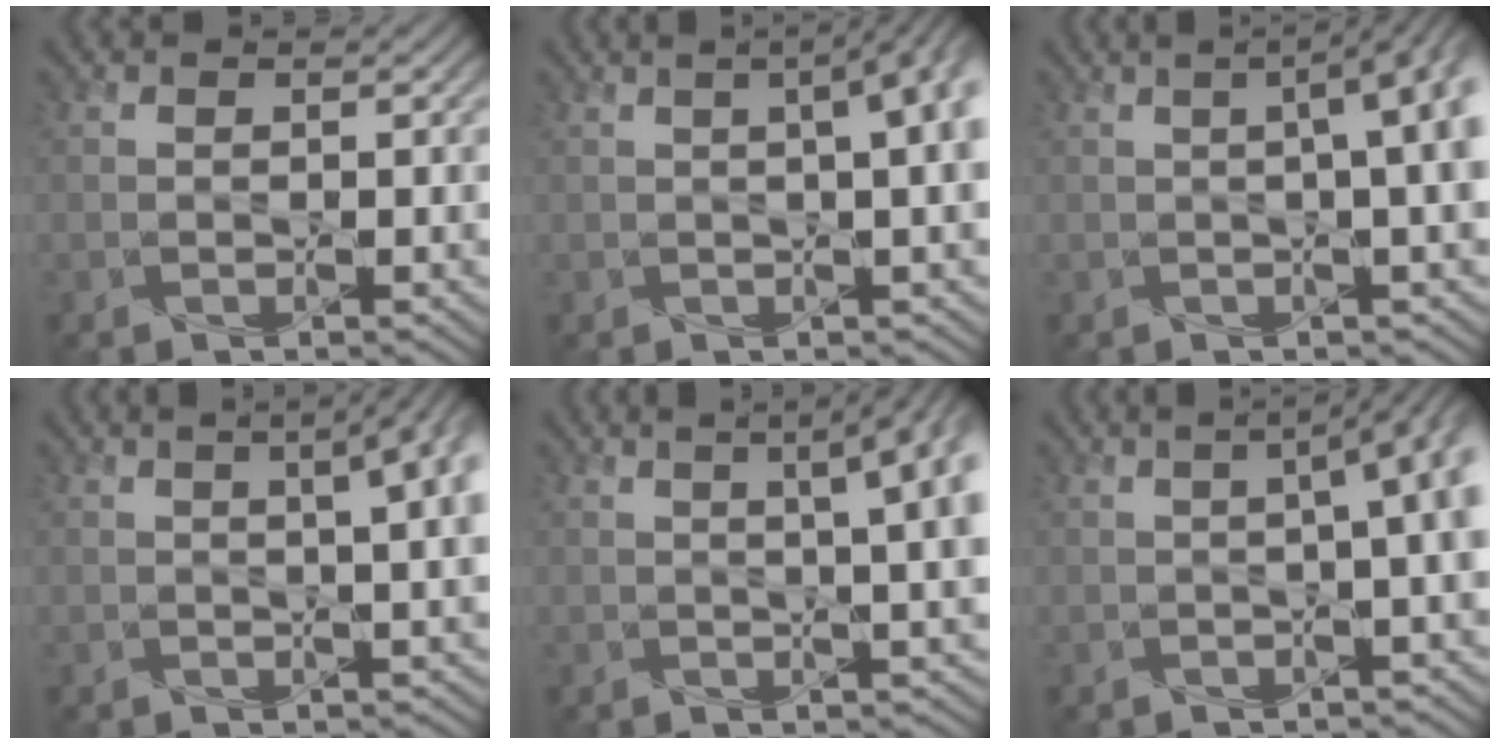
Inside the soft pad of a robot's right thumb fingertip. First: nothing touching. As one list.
[{"total": 7.7, "force": [1.1, 2.3, 7.2], "torque": [-0.089, 0.018, 0.005]}, {"total": 9.1, "force": [0.8, 2.7, 8.6], "torque": [-0.107, 0.016, -0.001]}, {"total": 8.0, "force": [2.0, 2.6, 7.3], "torque": [-0.083, 0.024, 0.017]}, {"total": 9.5, "force": [2.4, 3.1, 8.7], "torque": [-0.093, 0.041, 0.016]}, {"total": 8.7, "force": [0.3, 2.7, 8.2], "torque": [-0.108, 0.015, -0.007]}]